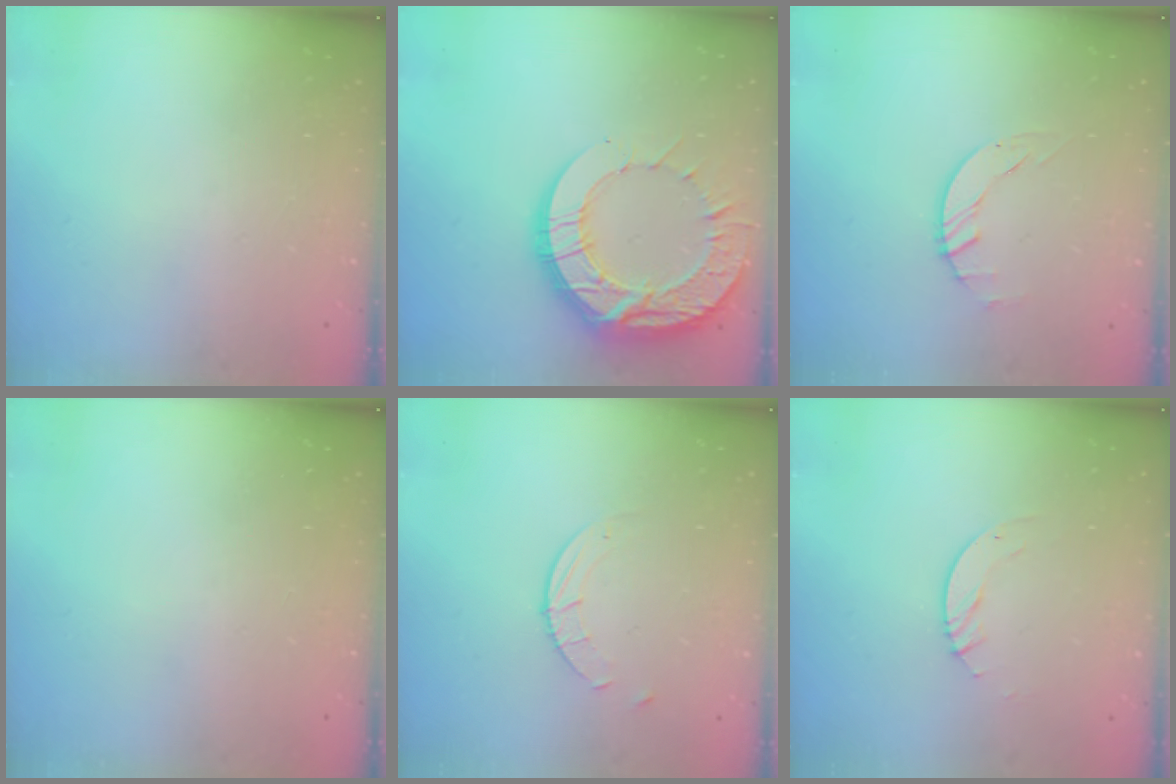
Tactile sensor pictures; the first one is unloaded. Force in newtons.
{"total": 20.2, "press": 20.1, "slide": 1.8}
{"total": 1.5, "press": 1.4, "slide": 0.3}
{"total": 0.0}
{"total": 4.6, "press": 4.5, "slide": 0.5}
{"total": 4.2, "press": 4.1, "slide": 0.4}